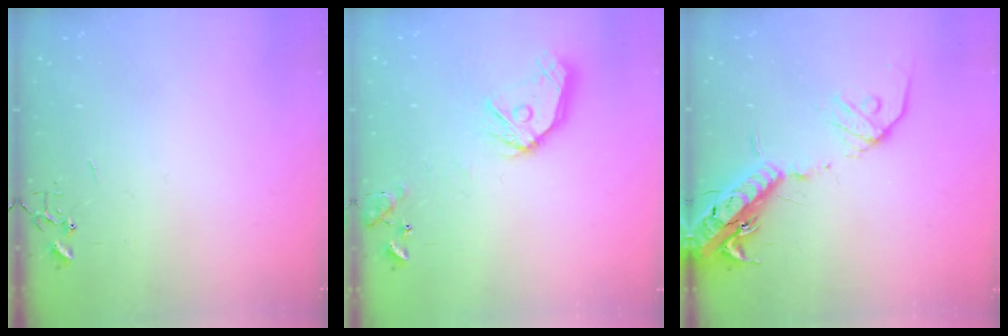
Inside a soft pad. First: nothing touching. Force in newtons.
{"total": 15.3, "press": 15.1, "slide": 2.1}
{"total": 17.9, "press": 17.4, "slide": 4.3}